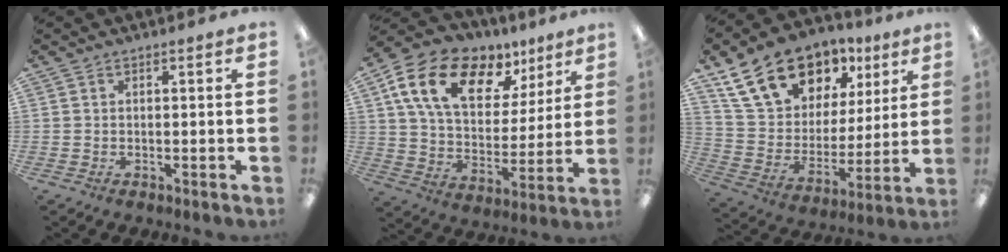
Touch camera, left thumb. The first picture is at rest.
{"total": 18.4, "force": [10.6, 10.5, 10.8], "torque": [-0.197, -0.046, 0.192]}
{"total": 20.4, "force": [13.2, 12.6, 9.0], "torque": [-0.163, -0.064, 0.249]}